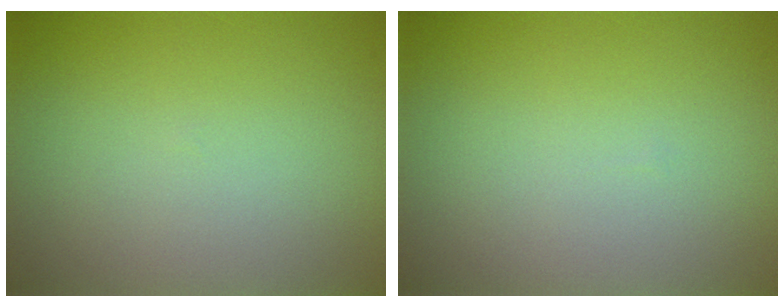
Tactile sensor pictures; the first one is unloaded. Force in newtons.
{"total": 0.0}